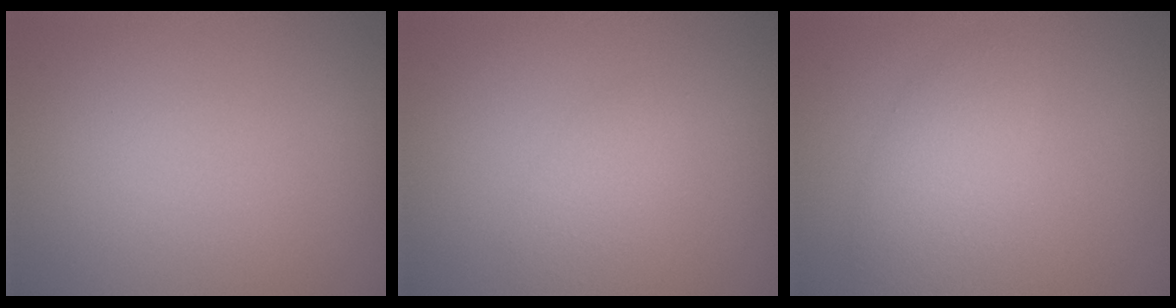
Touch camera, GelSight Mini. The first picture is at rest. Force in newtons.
{"total": 1.7, "press": 1.7, "slide": 0.1}
{"total": 3.1, "press": 3.1, "slide": 0.2}